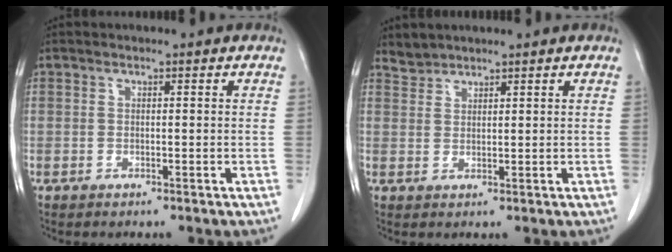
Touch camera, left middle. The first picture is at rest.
{"total": 1.8, "force": [1.8, 0.2, -0.4], "torque": [0.006, 0.004, 0.036]}